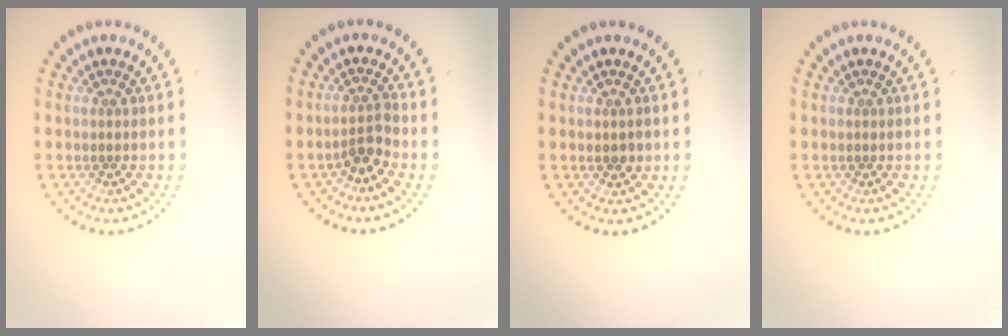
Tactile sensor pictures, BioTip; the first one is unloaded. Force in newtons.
{"total": 2.3, "press": 1.8, "slide": 1.4}
{"total": 1.2, "press": 1.2, "slide": 0.2}
{"total": 0.0}